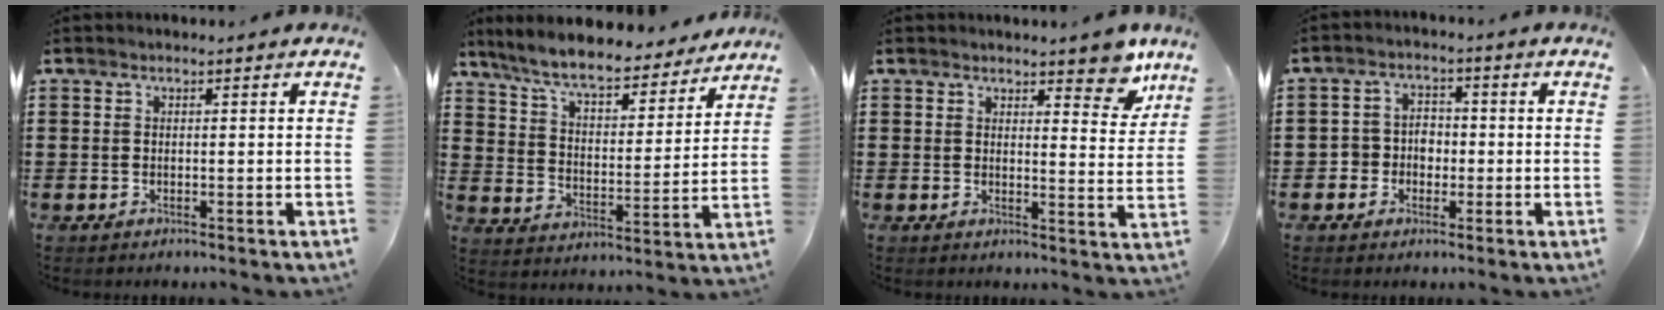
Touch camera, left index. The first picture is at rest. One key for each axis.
{"total": 8.6, "fx": 7.6, "fy": 1.1, "fz": 3.8, "tx": -0.105, "ty": -0.039, "tz": 0.132}
{"total": 5.7, "fx": 4.7, "fy": 1.8, "fz": 2.6, "tx": -0.024, "ty": -0.021, "tz": 0.078}
{"total": 3.5, "fx": -1.1, "fy": 3.1, "fz": 1.2, "tx": -0.033, "ty": 0.008, "tz": -0.027}